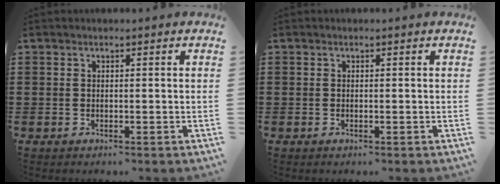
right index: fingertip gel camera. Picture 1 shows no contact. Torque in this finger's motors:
{"motor_torque": [0.76, 0.55, 0.01, 0.00]}